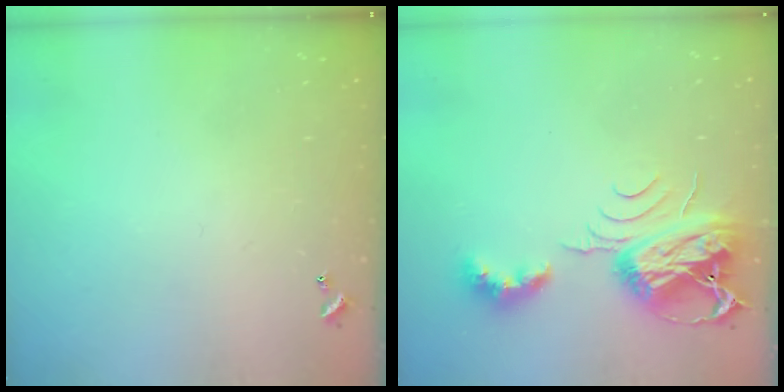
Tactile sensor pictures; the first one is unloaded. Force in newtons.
{"total": 8.7, "press": 8.6, "slide": 1.3}